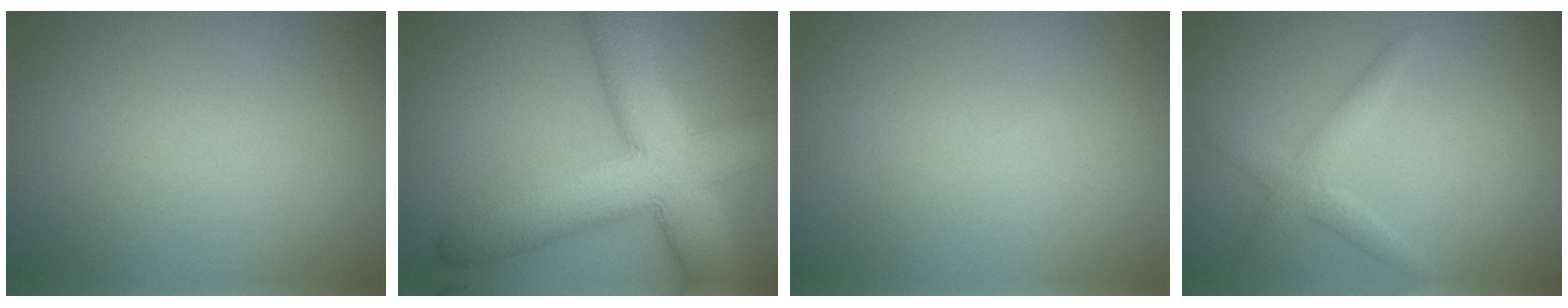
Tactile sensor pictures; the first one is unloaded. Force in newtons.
{"total": 11.9, "press": 11.9, "slide": 0.4}
{"total": 0.0}
{"total": 2.4, "press": 2.4, "slide": 0.1}